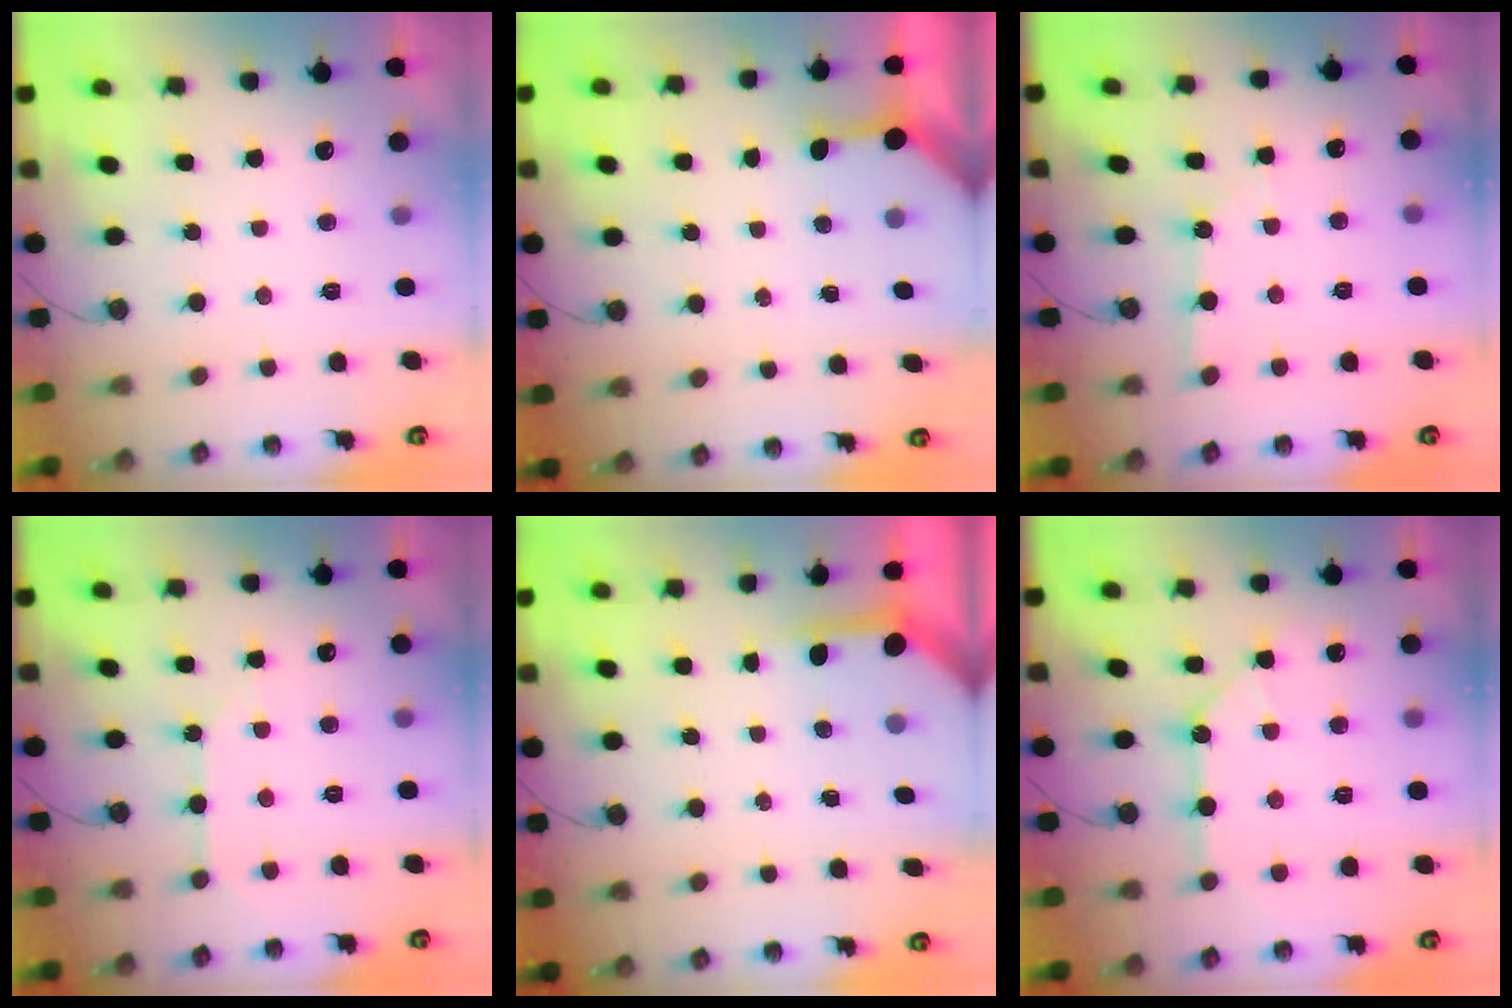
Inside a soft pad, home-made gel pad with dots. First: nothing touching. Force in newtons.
{"total": 3.5, "press": 3.4, "slide": 0.4}
{"total": 2.0, "press": 2.0, "slide": 0.3}
{"total": 2.1, "press": 2.1, "slide": 0.3}
{"total": 3.9, "press": 3.9, "slide": 0.4}
{"total": 10.4, "press": 10.3, "slide": 1.2}